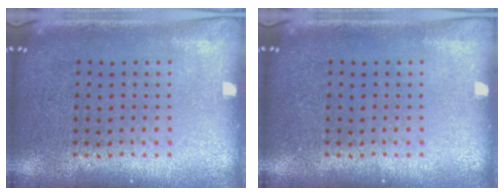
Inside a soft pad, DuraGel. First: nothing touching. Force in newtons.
{"total": 0.0}